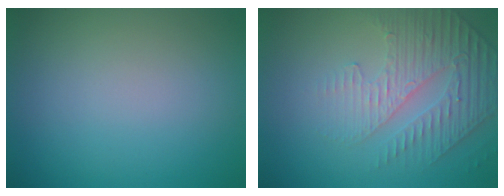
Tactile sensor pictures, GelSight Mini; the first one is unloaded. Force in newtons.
{"total": 4.7, "press": 3.3, "slide": 3.4}